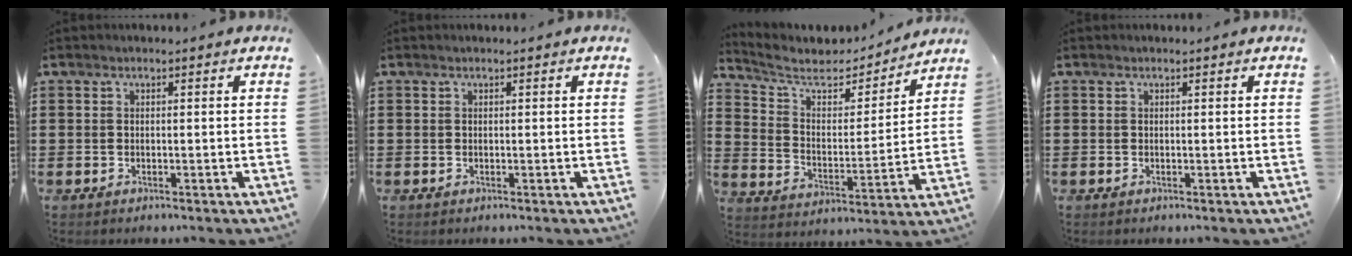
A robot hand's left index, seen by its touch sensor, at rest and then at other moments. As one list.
[{"total": 0.0}, {"total": 6.8, "force": [5.8, 2.3, 2.8], "torque": [-0.085, -0.035, 0.097]}, {"total": 0.0}]